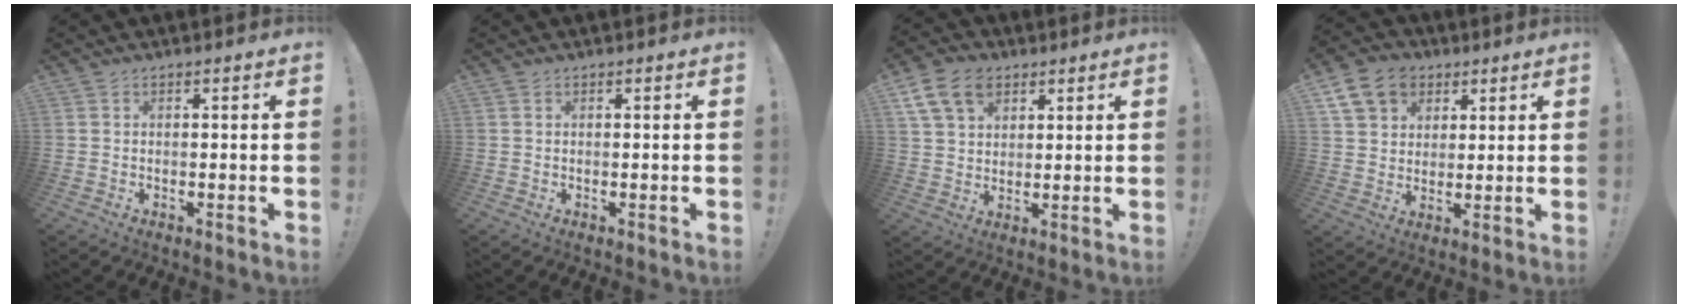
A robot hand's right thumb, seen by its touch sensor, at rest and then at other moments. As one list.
[{"total": 0.0}, {"total": 11.8, "force": [6.0, 8.1, 6.0], "torque": [-0.102, -0.016, 0.119]}, {"total": 12.3, "force": [5.7, 9.4, 5.5], "torque": [-0.080, -0.022, 0.115]}]